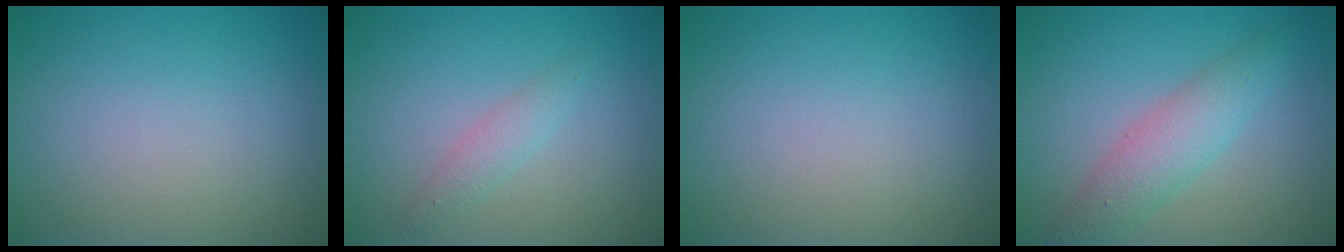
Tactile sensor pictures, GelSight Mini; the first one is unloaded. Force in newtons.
{"total": 1.6, "press": 1.6, "slide": 0.0}
{"total": 0.0}
{"total": 3.7, "press": 3.7, "slide": 0.1}